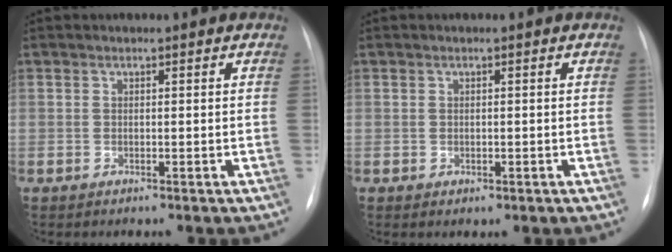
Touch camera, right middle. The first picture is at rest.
{"total": 0.8, "force": [-0.2, 0.6, 0.5], "torque": [-0.008, -0.001, 0.000]}